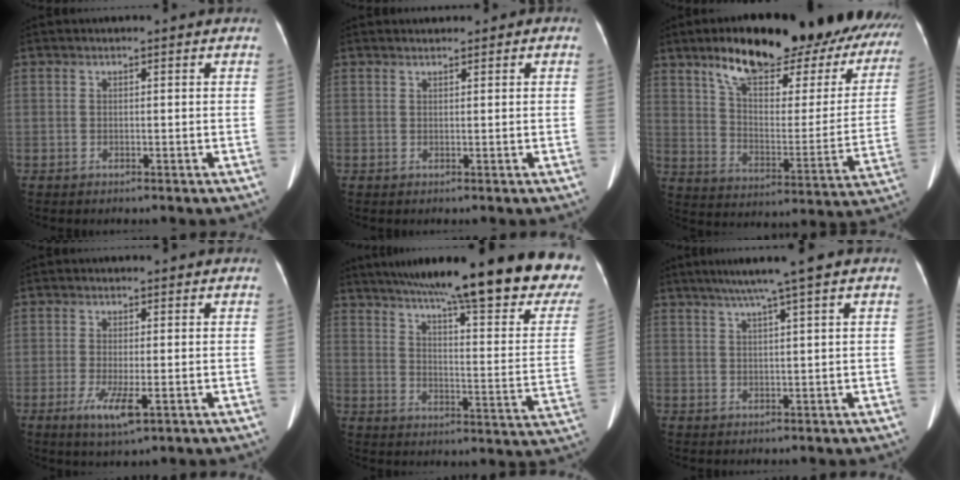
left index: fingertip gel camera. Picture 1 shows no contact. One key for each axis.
{"total": 0.7, "fx": 0.6, "fy": 0.4, "fz": 0.1, "tx": -0.001, "ty": 0.008, "tz": 0.007}
{"total": 28.6, "fx": 20.9, "fy": 8.9, "fz": 17.4, "tx": -0.232, "ty": 0.014, "tz": 0.270}
{"total": 4.5, "fx": -1.5, "fy": 1.0, "fz": 4.1, "tx": -0.078, "ty": -0.010, "tz": -0.021}
{"total": 28.5, "fx": 22.9, "fy": 2.4, "fz": 16.8, "tx": -0.224, "ty": -0.060, "tz": 0.295}
{"total": 5.3, "fx": 3.6, "fy": -1.3, "fz": 3.6, "tx": -0.061, "ty": 0.017, "tz": 0.061}